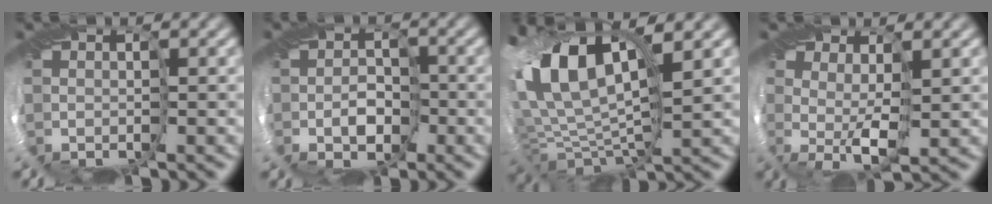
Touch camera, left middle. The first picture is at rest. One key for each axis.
{"total": 2.3, "fx": -1.4, "fy": 1.6, "fz": 0.8, "tx": 0.006, "ty": 0.001, "tz": -0.026}
{"total": 13.1, "fx": 3.9, "fy": 6.4, "fz": 10.8, "tx": -0.231, "ty": 0.014, "tz": 0.072}
{"total": 1.8, "fx": 1.0, "fy": -0.6, "fz": 1.4, "tx": -0.030, "ty": -0.003, "tz": 0.020}